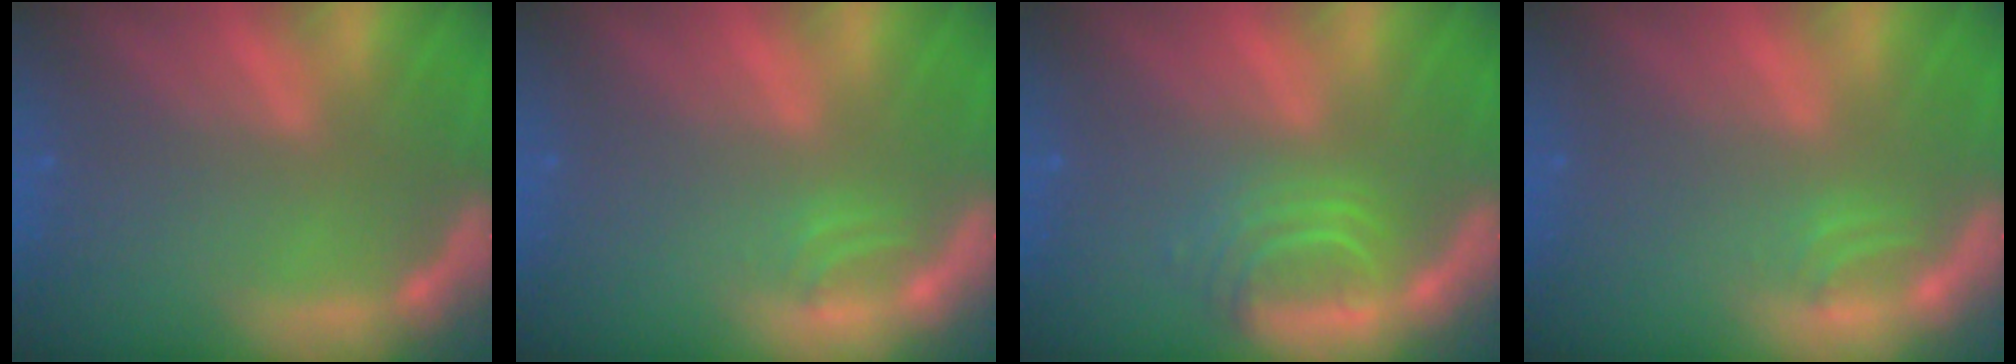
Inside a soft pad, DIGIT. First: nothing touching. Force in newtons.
{"total": 0.9}
{"total": 3.5}
{"total": 0.9}